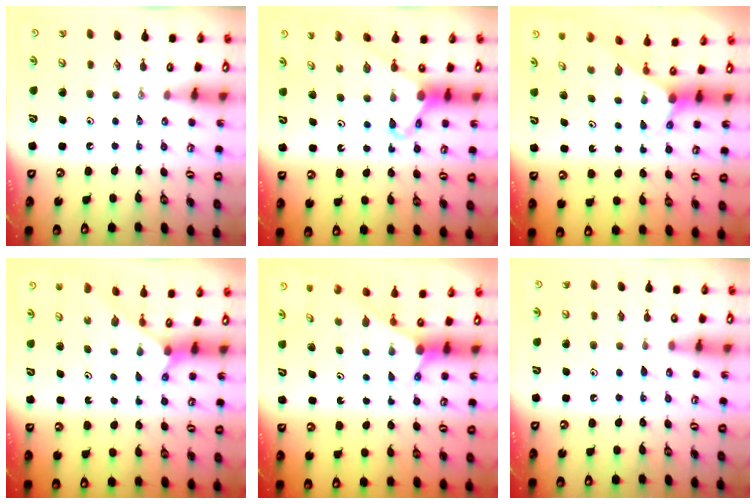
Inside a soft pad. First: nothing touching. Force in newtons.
{"total": 4.7, "press": 4.6, "slide": 0.4}
{"total": 2.8, "press": 2.8, "slide": 0.2}
{"total": 1.9, "press": 1.9, "slide": 0.1}
{"total": 2.9, "press": 2.9, "slide": 0.0}
{"total": 4.6, "press": 4.6, "slide": 0.4}